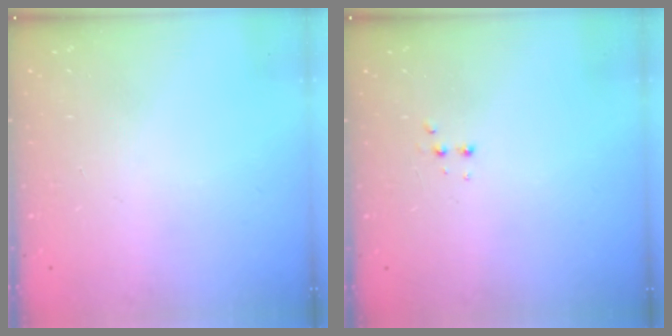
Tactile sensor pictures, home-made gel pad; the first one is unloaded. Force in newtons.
{"total": 2.5, "press": 2.4, "slide": 0.8}